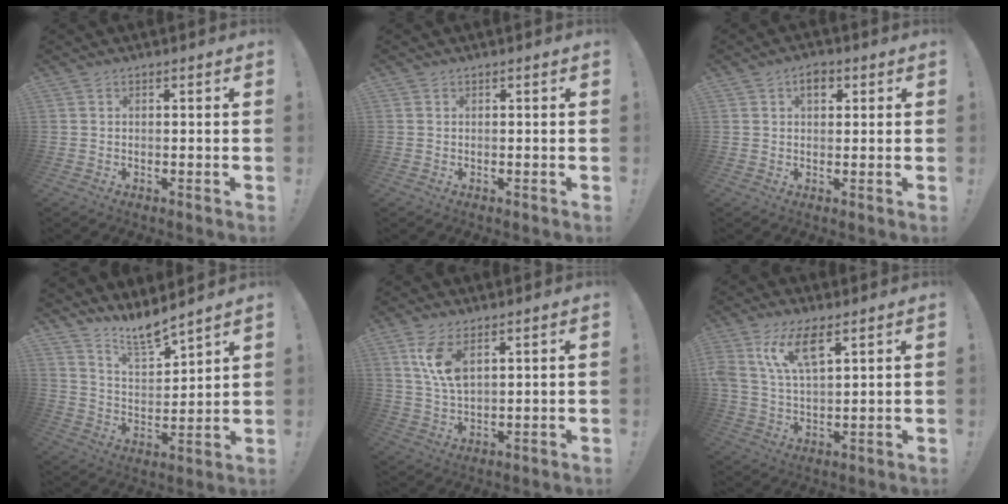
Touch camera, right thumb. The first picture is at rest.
{"total": 0.8, "force": [0.1, 0.8, 0.0], "torque": [0.008, -0.003, -0.001]}
{"total": 4.0, "force": [1.7, 2.5, 2.6], "torque": [-0.029, 0.001, 0.025]}
{"total": 10.6, "force": [9.8, 3.2, 2.4], "torque": [-0.052, -0.081, 0.186]}
{"total": 9.0, "force": [4.1, 4.1, 6.9], "torque": [-0.140, -0.013, 0.073]}
{"total": 11.8, "force": [6.3, 4.9, 8.6], "torque": [-0.187, -0.013, 0.116]}